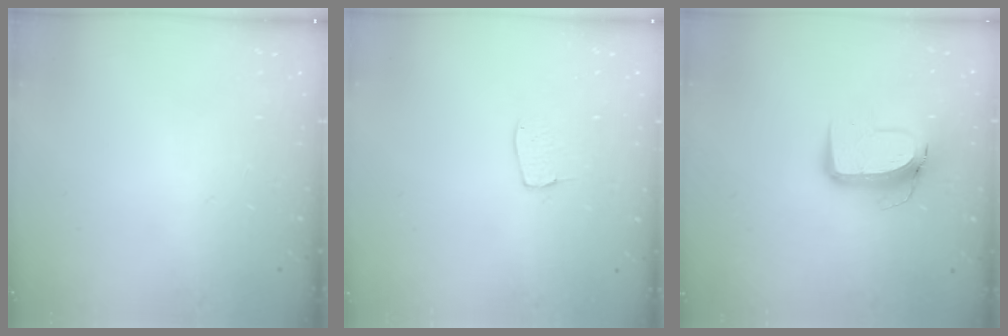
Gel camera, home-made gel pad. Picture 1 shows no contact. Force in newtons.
{"total": 3.8, "press": 3.8, "slide": 0.2}
{"total": 10.4, "press": 10.4, "slide": 1.1}